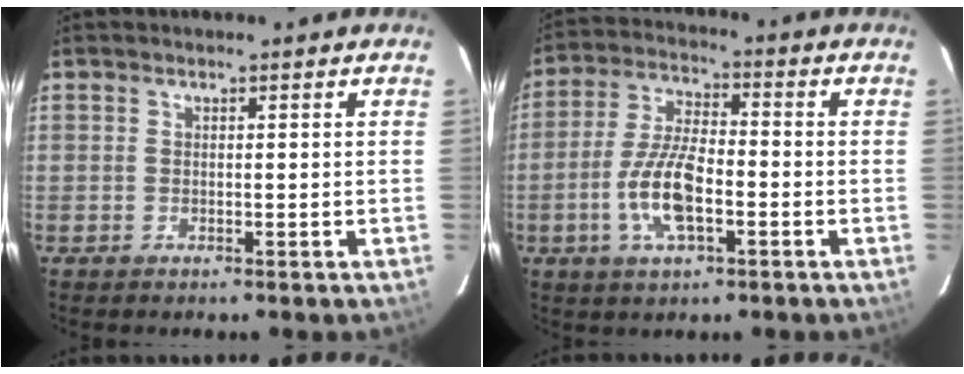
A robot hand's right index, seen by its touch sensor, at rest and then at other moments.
{"total": 10.6, "force": [-3.4, 3.9, 9.3], "torque": [-0.192, 0.002, -0.066]}